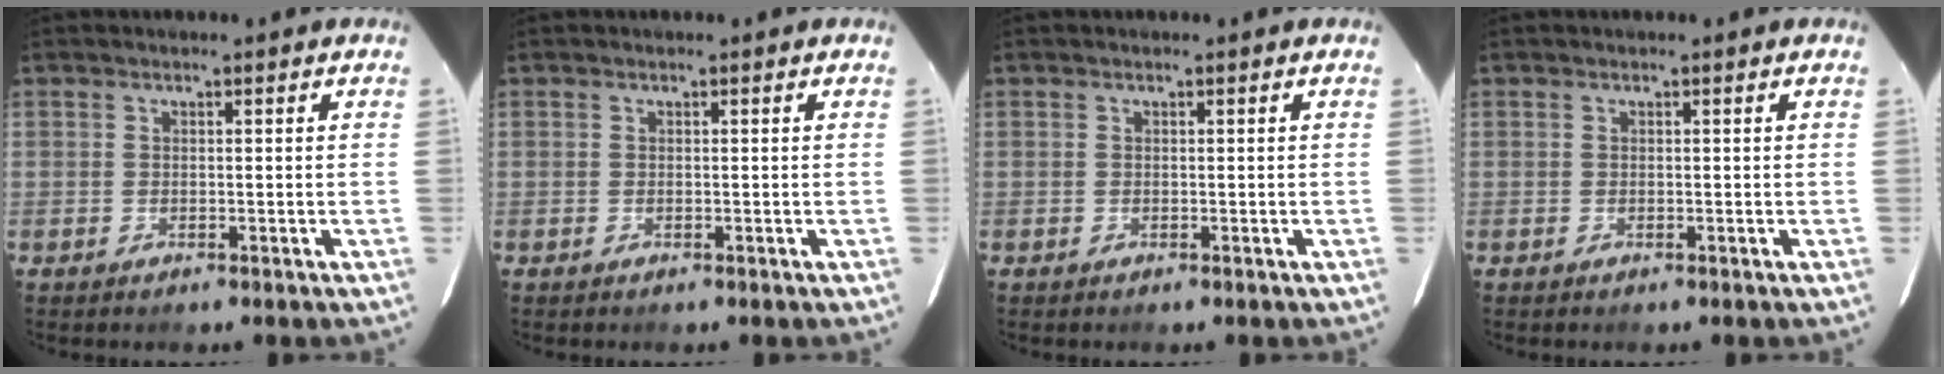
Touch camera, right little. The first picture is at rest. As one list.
[{"total": 0.0}, {"total": 0.0}, {"total": 0.0}]